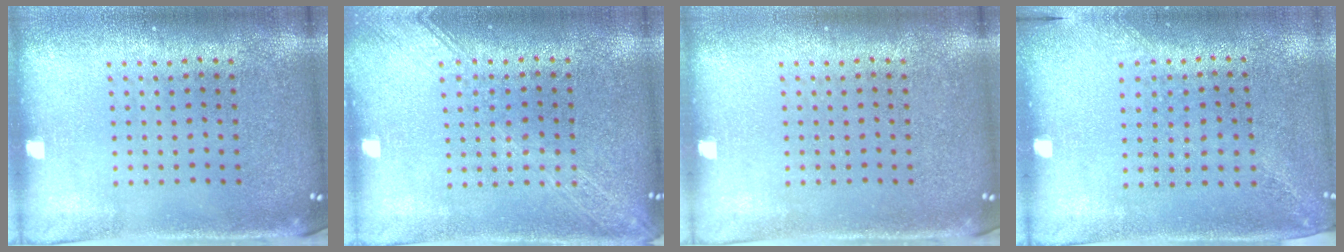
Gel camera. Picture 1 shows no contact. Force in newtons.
{"total": 1.8, "press": 1.7, "slide": 0.2}
{"total": 0.0}
{"total": 1.4, "press": 1.0, "slide": 1.0}